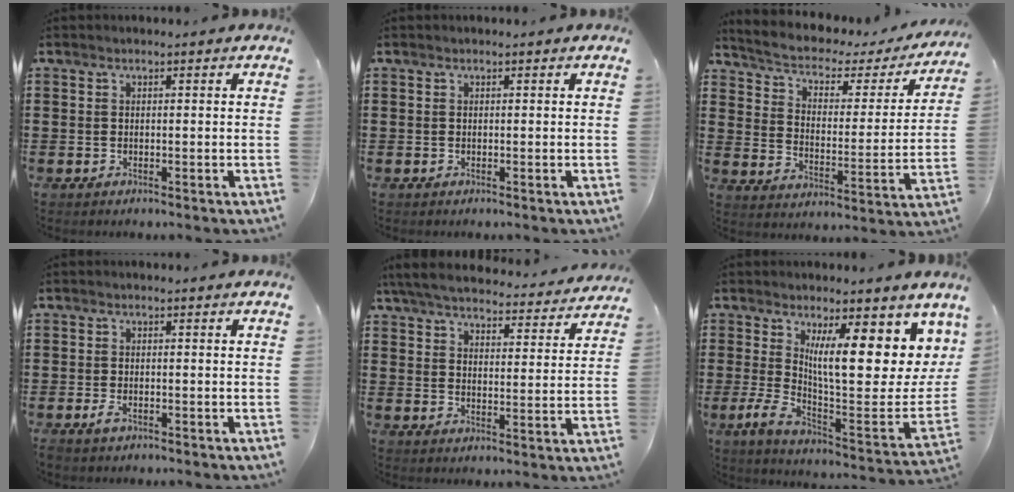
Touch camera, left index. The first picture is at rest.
{"total": 0.0}
{"total": 3.3, "force": [2.1, 1.6, 2.0], "torque": [-0.053, -0.020, 0.026]}
{"total": 1.7, "force": [-0.8, 0.7, 1.3], "torque": [-0.034, -0.004, -0.018]}
{"total": 5.9, "force": [5.6, 0.4, 1.7], "torque": [-0.057, -0.035, 0.097]}
{"total": 14.3, "force": [6.4, 4.4, 12.1], "torque": [-0.198, -0.050, 0.112]}